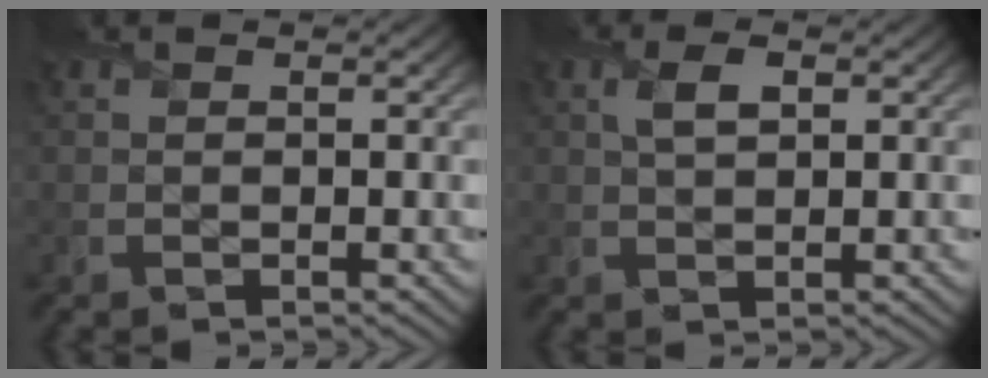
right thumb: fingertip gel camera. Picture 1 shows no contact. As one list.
[{"total": 2.4, "force": [1.0, 1.0, 2.0], "torque": [-0.046, 0.006, 0.018]}]